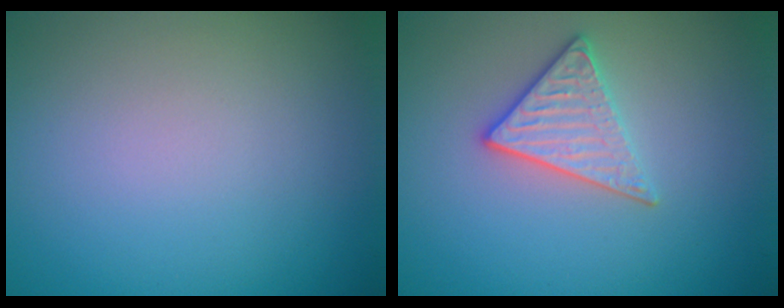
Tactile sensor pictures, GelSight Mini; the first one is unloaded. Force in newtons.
{"total": 2.8, "press": 2.6, "slide": 1.1}